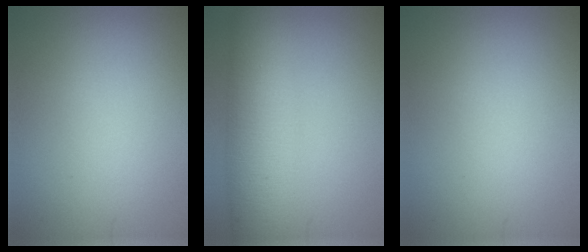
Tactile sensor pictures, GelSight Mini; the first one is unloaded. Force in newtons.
{"total": 8.5, "press": 8.5, "slide": 0.1}
{"total": 0.0}